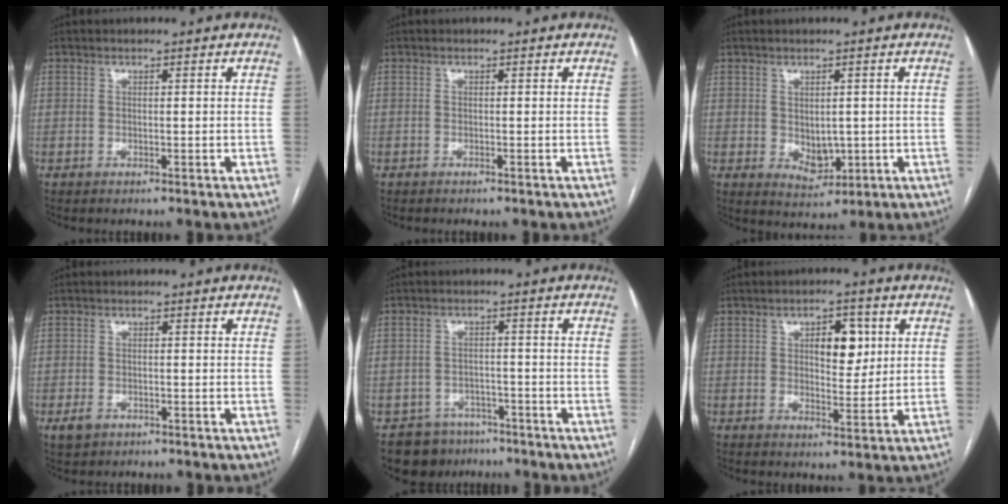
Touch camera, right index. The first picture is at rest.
{"total": 0.7, "force": [-0.6, 0.1, 0.3], "torque": [-0.009, -0.003, -0.008]}
{"total": 4.3, "force": [-0.1, 2.9, 3.1], "torque": [-0.048, -0.007, 0.014]}
{"total": 2.5, "force": [-1.4, 1.7, 1.2], "torque": [-0.028, -0.001, -0.014]}
{"total": 6.7, "force": [-5.1, 4.4, 0.4], "torque": [0.003, 0.014, -0.072]}
{"total": 6.3, "force": [1.9, 3.0, 5.2], "torque": [-0.075, 0.005, 0.032]}